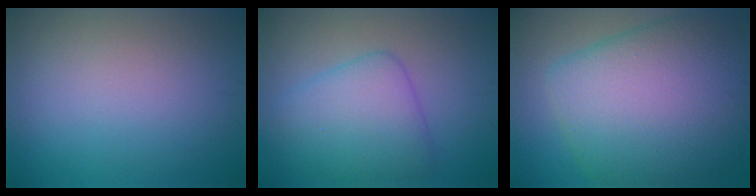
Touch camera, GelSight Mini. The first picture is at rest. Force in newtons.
{"total": 5.4, "press": 5.4, "slide": 0.1}
{"total": 11.6, "press": 11.6, "slide": 0.3}